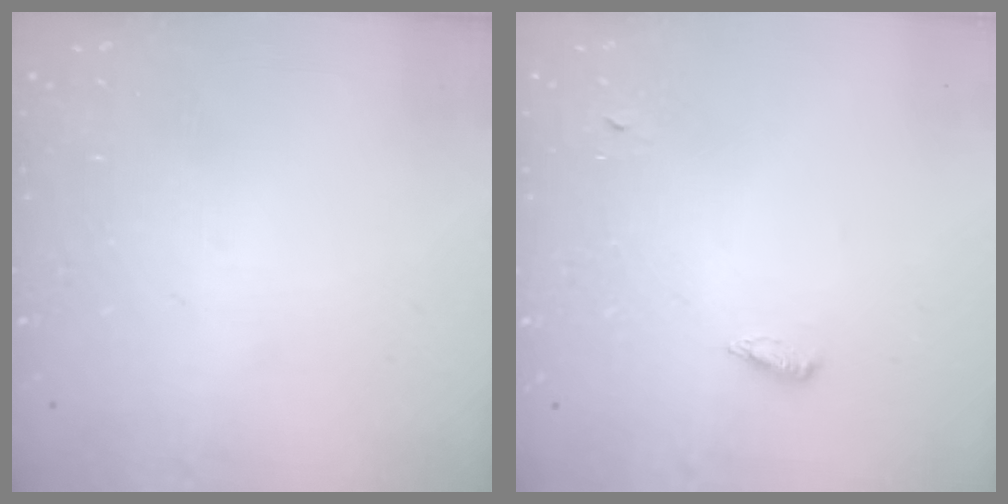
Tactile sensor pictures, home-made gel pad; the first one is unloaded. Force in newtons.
{"total": 3.1, "press": 3.0, "slide": 0.7}